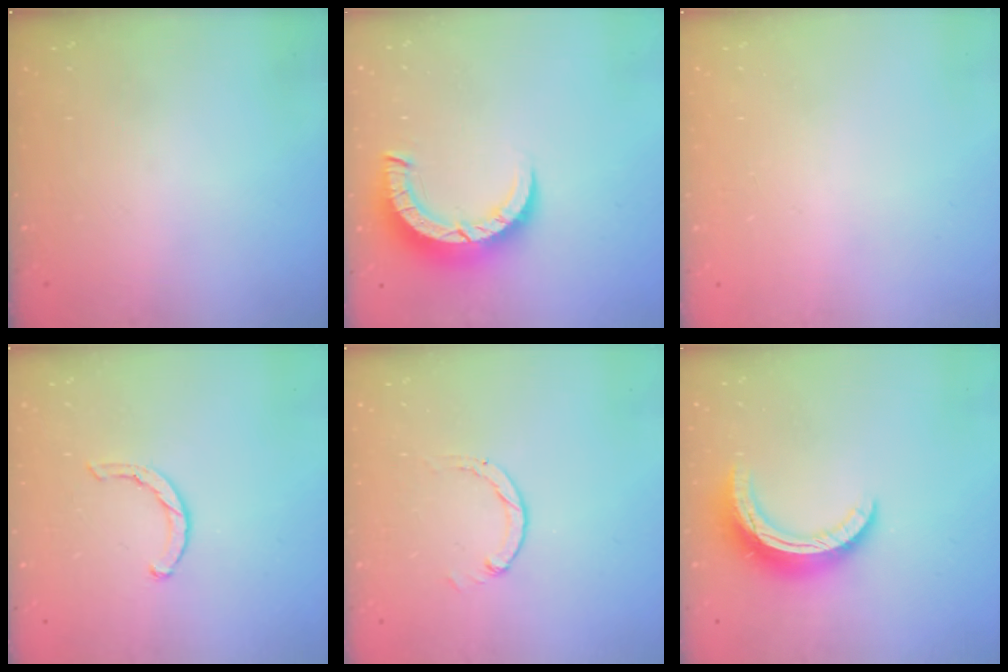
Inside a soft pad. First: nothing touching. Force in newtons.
{"total": 6.7, "press": 6.7, "slide": 0.7}
{"total": 2.6, "press": 2.6, "slide": 0.2}
{"total": 1.9, "press": 1.9, "slide": 0.3}
{"total": 1.3, "press": 1.2, "slide": 0.2}
{"total": 12.2, "press": 12.1, "slide": 0.9}